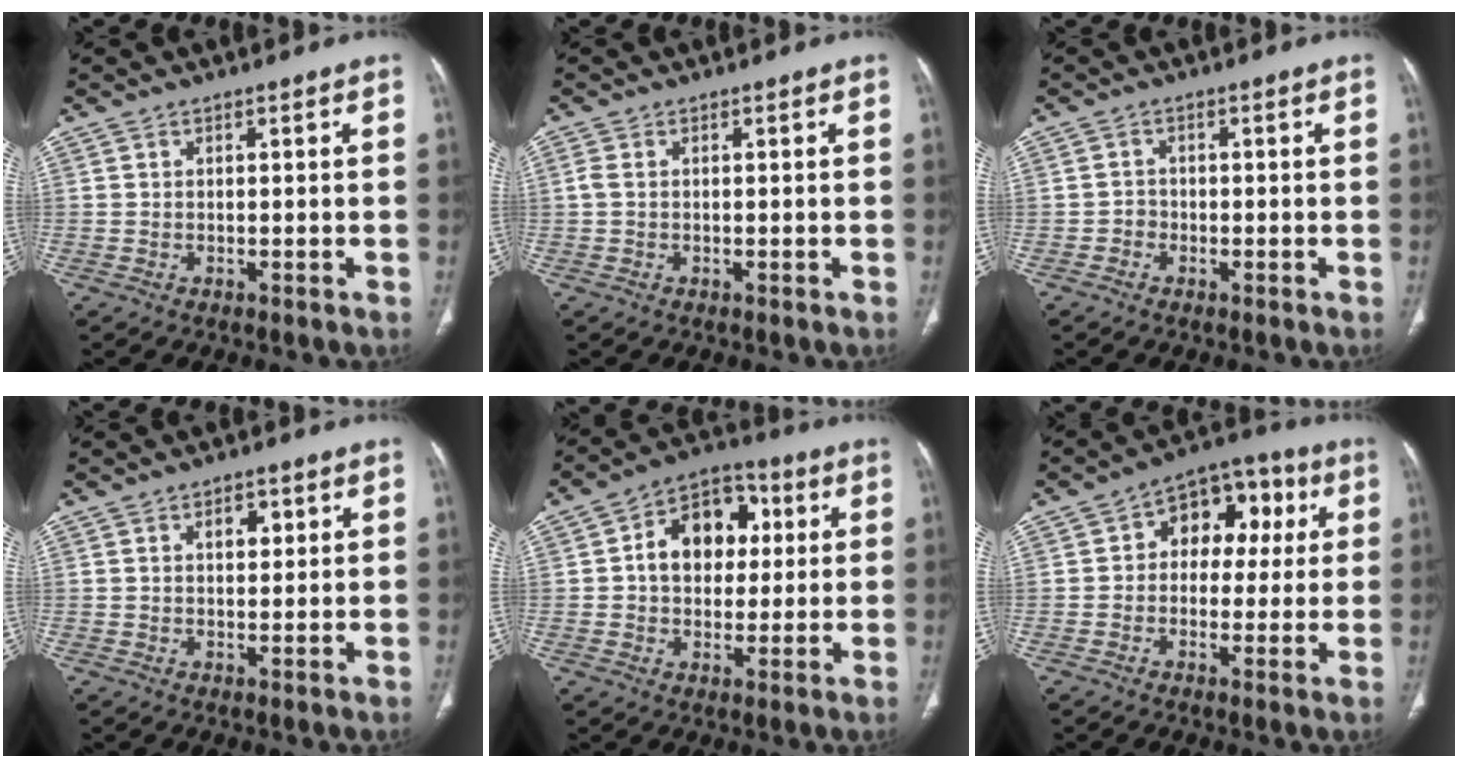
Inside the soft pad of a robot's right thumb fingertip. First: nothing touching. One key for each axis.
{"total": 1.4, "fx": 0.2, "fy": 0.8, "fz": 1.1, "tx": -0.036, "ty": 0.006, "tz": 0.004}
{"total": 1.6, "fx": -0.8, "fy": 1.3, "fz": 0.2, "tx": 0.003, "ty": 0.007, "tz": -0.020}
{"total": 3.7, "fx": 1.4, "fy": 2.2, "fz": 2.6, "tx": -0.025, "ty": -0.004, "tz": 0.021}
{"total": 13.4, "fx": 2.2, "fy": 9.8, "fz": 8.9, "tx": -0.096, "ty": 0.016, "tz": 0.027}
{"total": 12.1, "fx": 2.4, "fy": 8.6, "fz": 8.2, "tx": -0.060, "ty": 0.027, "tz": 0.024}